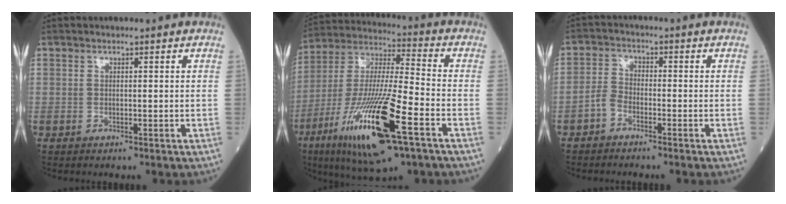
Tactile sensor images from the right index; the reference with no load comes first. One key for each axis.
{"total": 21.6, "fx": -9.7, "fy": 2.8, "fz": 19.1, "tx": -0.391, "ty": -0.042, "tz": -0.171}
{"total": 2.9, "fx": -2.0, "fy": 1.5, "fz": 1.4, "tx": -0.032, "ty": 0.004, "tz": -0.042}